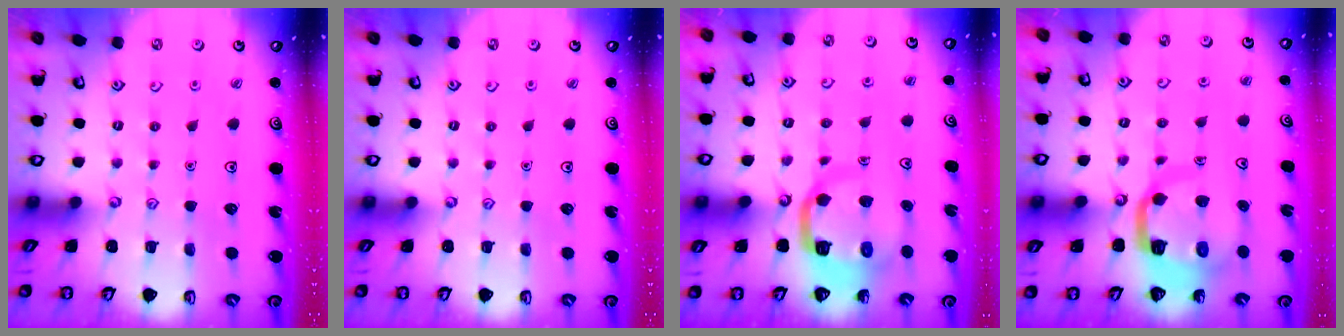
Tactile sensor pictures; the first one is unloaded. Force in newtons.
{"total": 0.0}
{"total": 9.6, "press": 9.6, "slide": 1.2}
{"total": 10.2, "press": 10.1, "slide": 1.4}